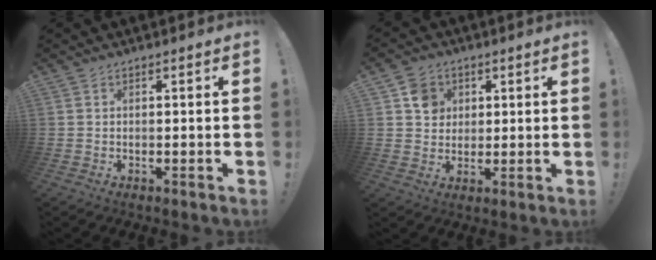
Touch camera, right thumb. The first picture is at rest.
{"total": 7.5, "force": [2.7, 6.7, 1.9], "torque": [-0.016, -0.009, 0.054]}